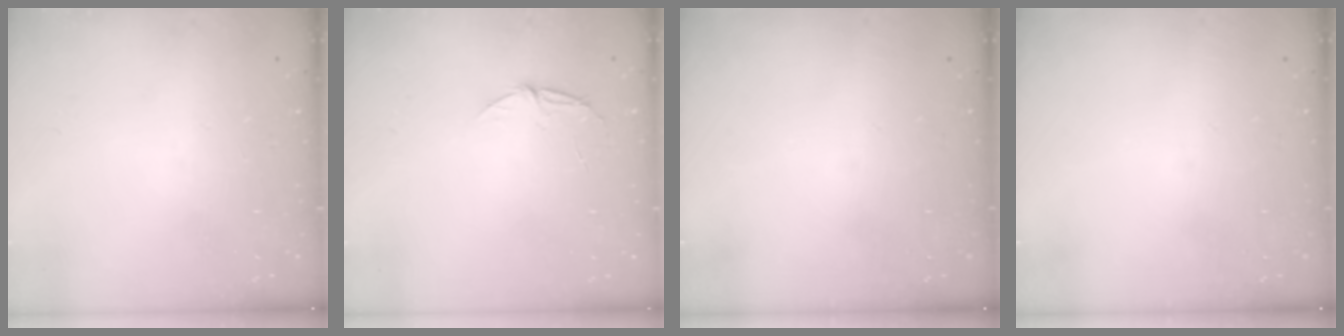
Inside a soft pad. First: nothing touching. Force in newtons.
{"total": 4.9, "press": 4.9, "slide": 0.6}
{"total": 0.0}
{"total": 0.0}